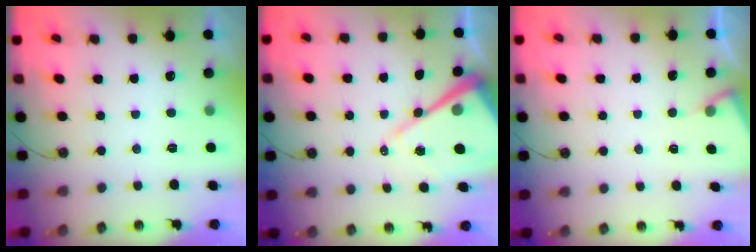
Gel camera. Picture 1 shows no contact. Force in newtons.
{"total": 16.2, "press": 16.1, "slide": 1.7}
{"total": 3.8, "press": 3.7, "slide": 0.6}